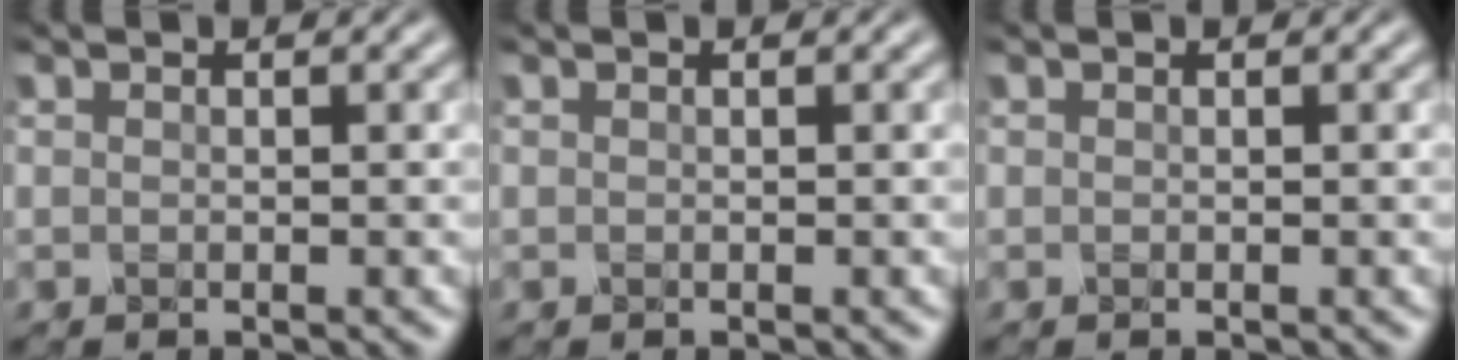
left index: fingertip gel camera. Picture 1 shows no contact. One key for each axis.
{"total": 0.0}
{"total": 0.0}